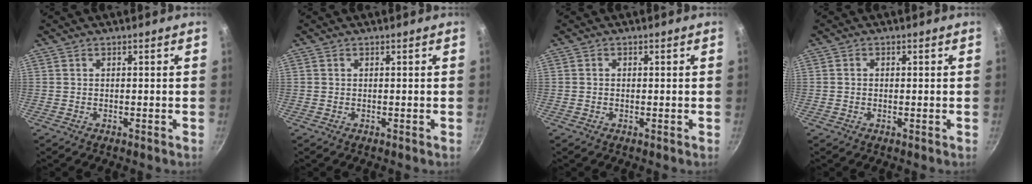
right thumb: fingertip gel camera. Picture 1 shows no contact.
{"total": 0.0}
{"total": 0.6, "force": [-0.1, 0.5, 0.3], "torque": [-0.005, 0.004, -0.001]}
{"total": 0.9, "force": [-0.1, 0.8, 0.5], "torque": [-0.007, 0.005, -0.002]}